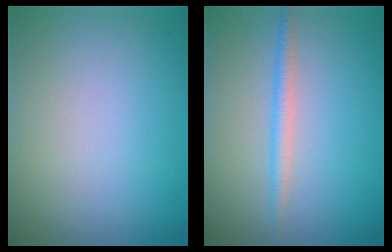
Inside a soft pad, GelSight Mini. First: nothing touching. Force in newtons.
{"total": 1.7, "press": 1.7, "slide": 0.0}